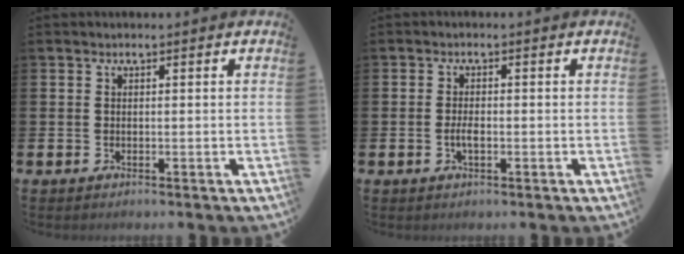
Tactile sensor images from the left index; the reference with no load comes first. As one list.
[{"total": 2.0, "force": [-0.5, 0.8, 1.8], "torque": [-0.024, -0.002, -0.011]}]